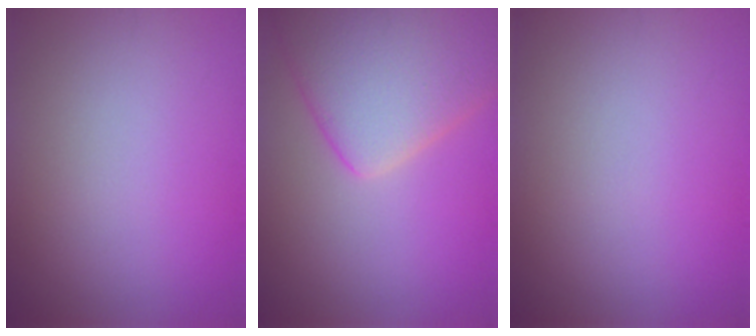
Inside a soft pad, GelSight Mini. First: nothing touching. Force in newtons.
{"total": 8.2, "press": 8.2, "slide": 0.5}
{"total": 0.0}